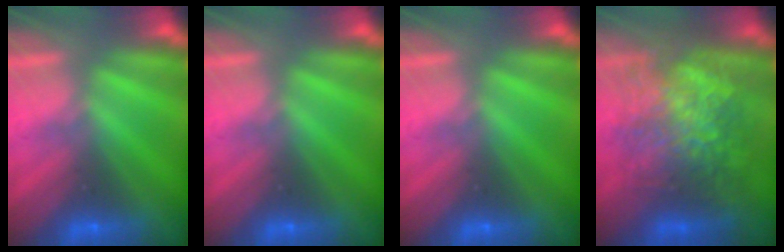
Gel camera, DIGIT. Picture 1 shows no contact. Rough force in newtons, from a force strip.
{"total": 0.0}
{"total": 0.0}
{"total": 9.3}